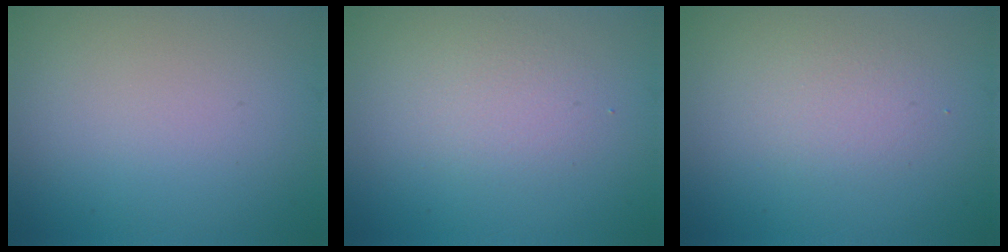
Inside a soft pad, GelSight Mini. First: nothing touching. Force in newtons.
{"total": 1.9, "press": 1.9, "slide": 0.1}
{"total": 1.7, "press": 1.7, "slide": 0.2}